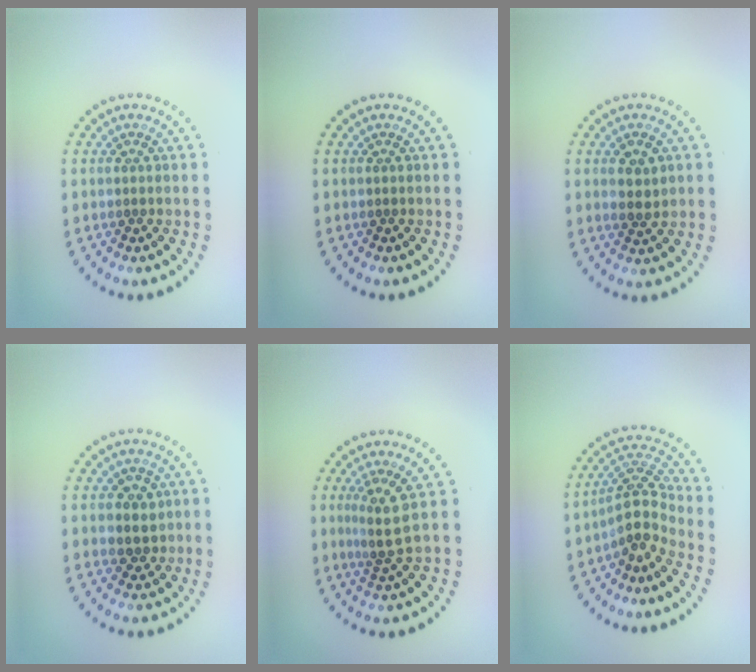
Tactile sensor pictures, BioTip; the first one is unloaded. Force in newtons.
{"total": 0.0}
{"total": 1.7, "press": 1.7, "slide": 0.3}
{"total": 2.5, "press": 2.3, "slide": 0.8}
{"total": 2.9, "press": 2.1, "slide": 2.1}
{"total": 3.7, "press": 2.9, "slide": 2.2}